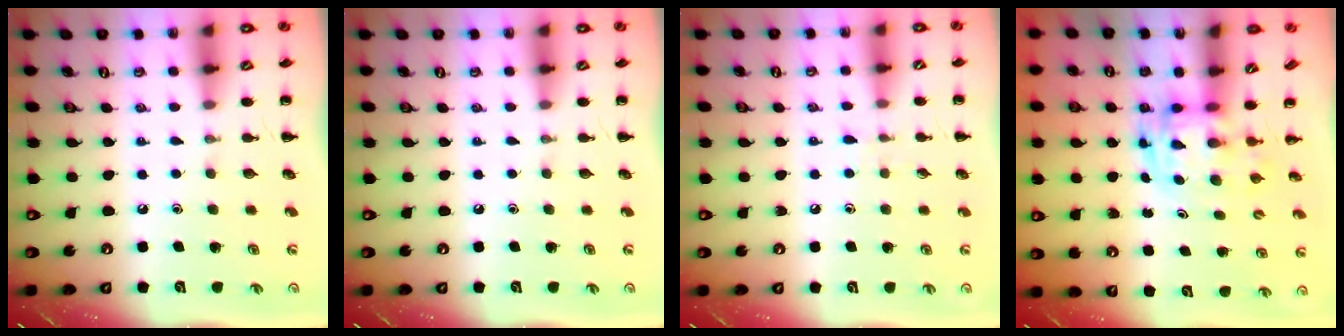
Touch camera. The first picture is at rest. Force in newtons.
{"total": 0.0}
{"total": 4.7, "press": 4.2, "slide": 2.1}
{"total": 2.8, "press": 2.8, "slide": 0.6}